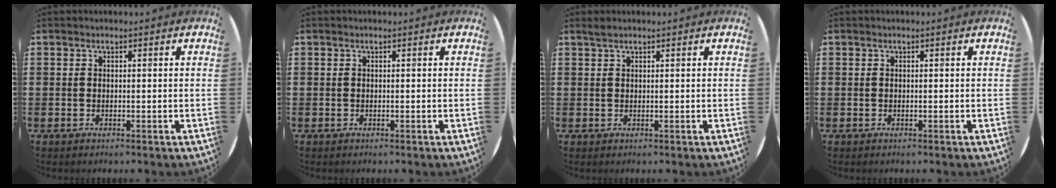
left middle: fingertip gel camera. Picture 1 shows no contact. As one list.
[{"total": 0.0}, {"total": 0.6, "force": [0.5, 0.0, 0.1], "torque": [-0.004, -0.001, 0.011]}, {"total": 0.0}]